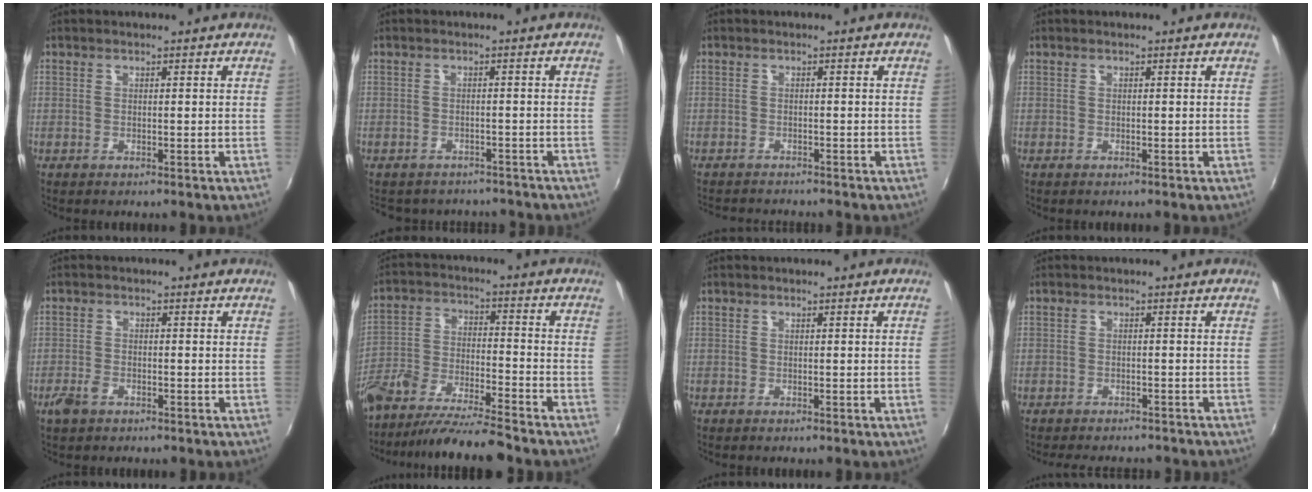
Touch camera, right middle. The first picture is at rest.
{"total": 7.6, "force": [-6.6, 3.1, 2.0], "torque": [-0.048, -0.012, -0.087]}
{"total": 4.4, "force": [-4.2, 0.5, 1.2], "torque": [-0.035, -0.014, -0.067]}
{"total": 0.0}
{"total": 3.4, "force": [-2.2, 1.8, 1.8], "torque": [-0.045, -0.005, -0.043]}
{"total": 13.4, "force": [-11.0, 2.3, 7.2], "torque": [-0.156, -0.018, -0.202]}
{"total": 0.6, "force": [0.1, -0.4, 0.4], "torque": [-0.002, -0.002, 0.001]}
{"total": 5.8, "force": [-5.0, 2.2, 1.9], "torque": [-0.049, -0.004, -0.071]}